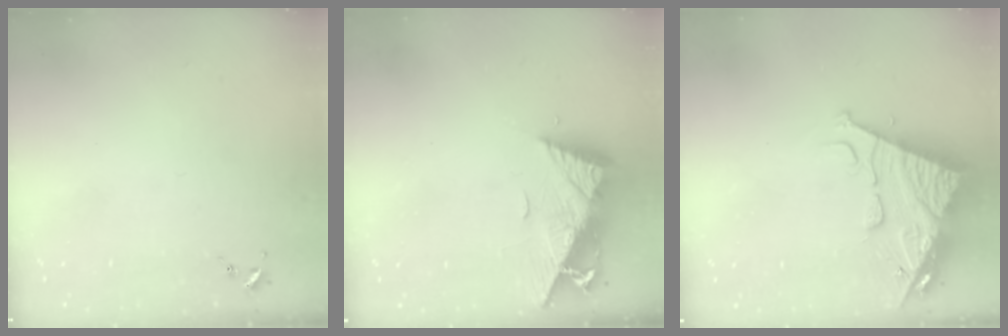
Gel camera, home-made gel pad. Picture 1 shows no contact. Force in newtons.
{"total": 10.2, "press": 10.1, "slide": 1.1}
{"total": 15.2, "press": 15.1, "slide": 1.4}